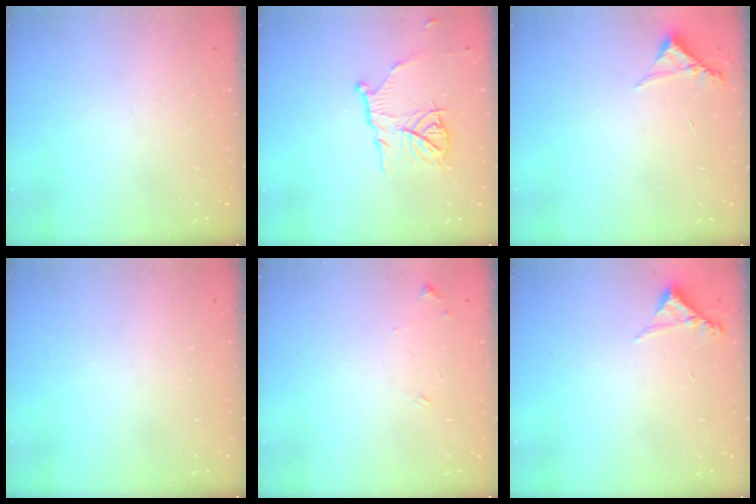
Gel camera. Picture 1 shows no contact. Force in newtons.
{"total": 11.2, "press": 11.2, "slide": 0.8}
{"total": 4.5, "press": 4.5, "slide": 0.3}
{"total": 0.0}
{"total": 5.5, "press": 5.4, "slide": 0.4}
{"total": 4.5, "press": 4.5, "slide": 0.3}